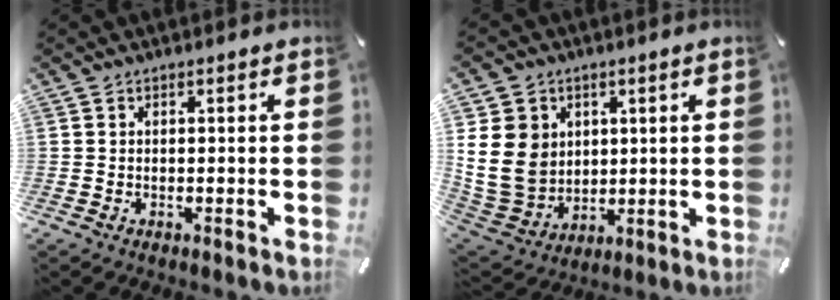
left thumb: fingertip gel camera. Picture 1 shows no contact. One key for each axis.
{"total": 14.0, "fx": 3.0, "fy": 12.2, "fz": 6.1, "tx": -0.150, "ty": -0.017, "tz": 0.057}